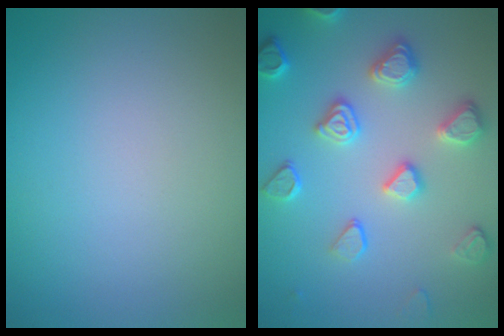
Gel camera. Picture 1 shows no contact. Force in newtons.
{"total": 4.6, "press": 4.1, "slide": 2.0}